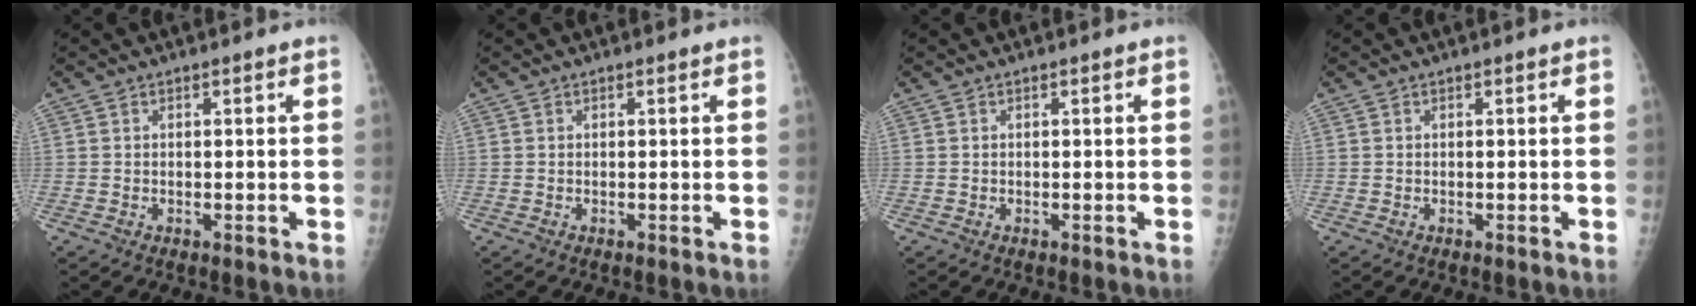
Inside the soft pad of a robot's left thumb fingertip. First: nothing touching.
{"total": 0.0}
{"total": 0.0}
{"total": 0.0}